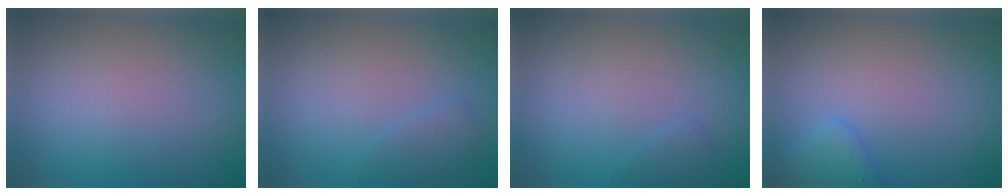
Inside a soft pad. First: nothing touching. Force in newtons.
{"total": 1.3, "press": 1.3, "slide": 0.0}
{"total": 0.8, "press": 0.8, "slide": 0.0}
{"total": 1.9, "press": 1.9, "slide": 0.1}